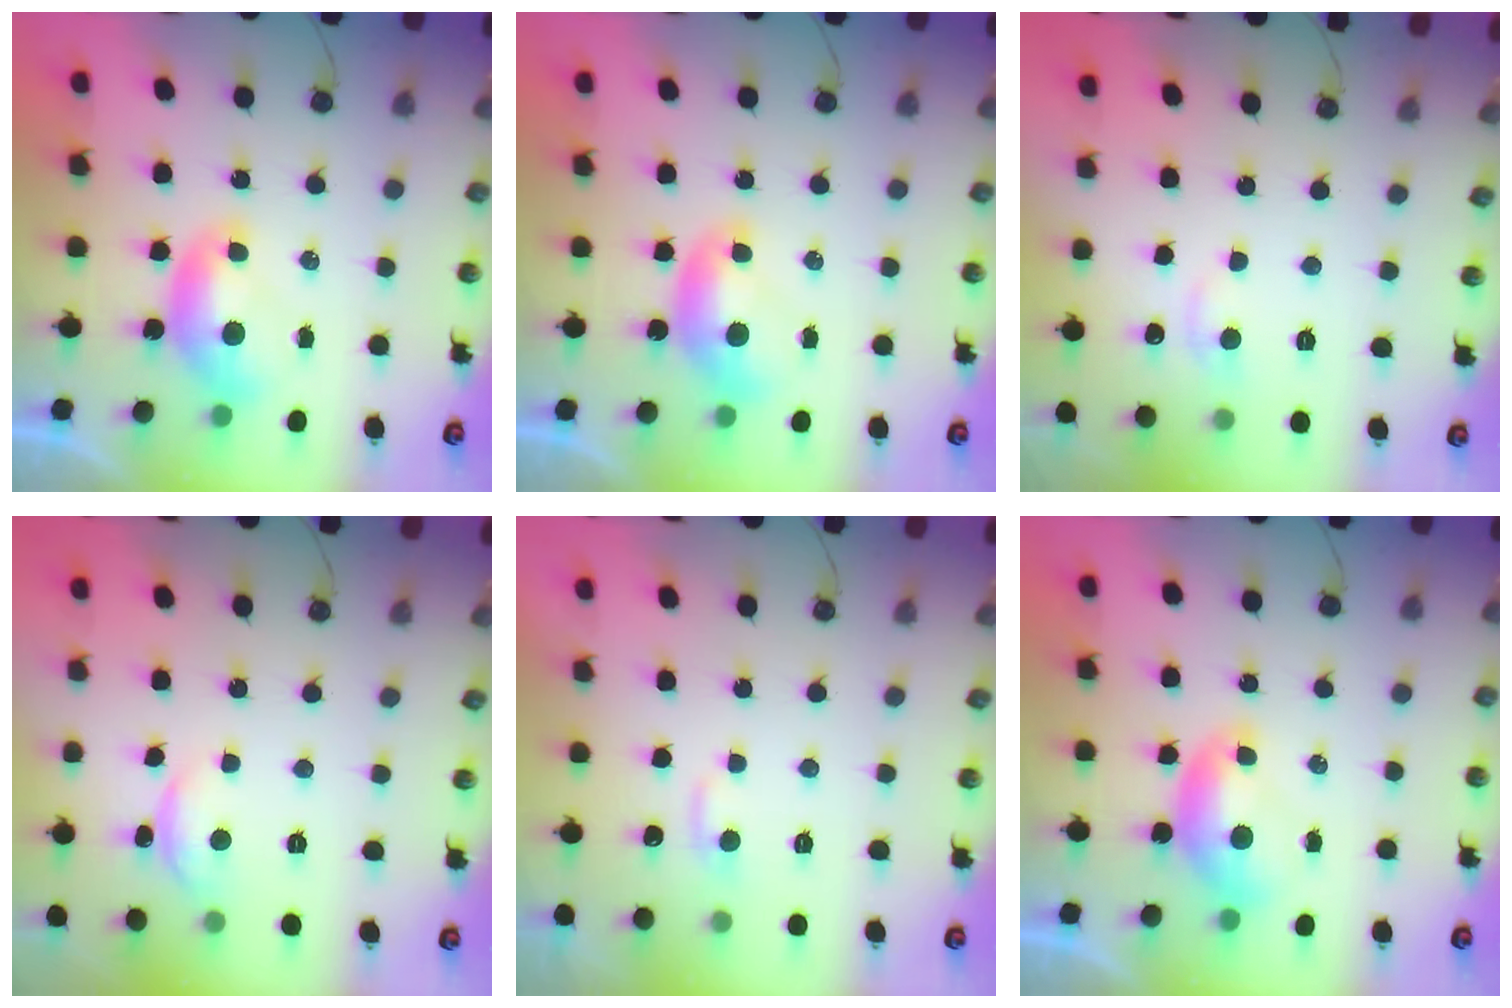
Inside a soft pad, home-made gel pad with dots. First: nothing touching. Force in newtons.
{"total": 0.0}
{"total": 1.1, "press": 0.7, "slide": 0.9}
{"total": 1.5, "press": 1.3, "slide": 0.7}
{"total": 2.8, "press": 2.8, "slide": 0.4}
{"total": 0.0}